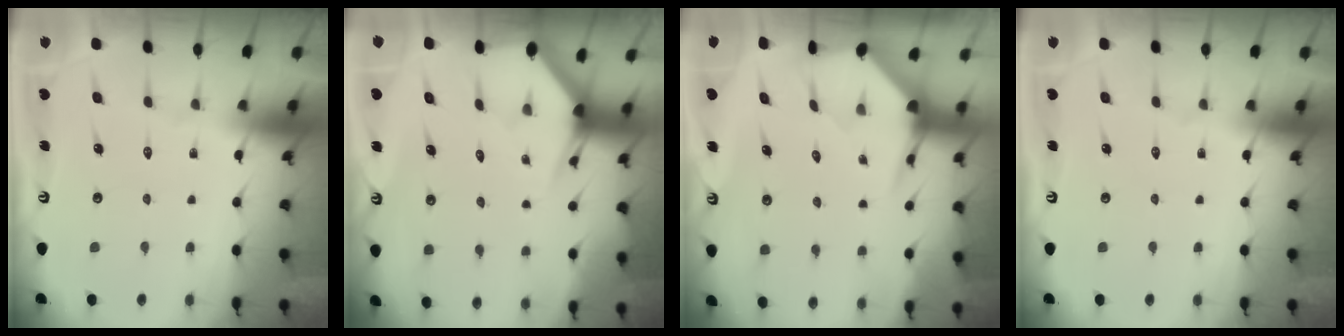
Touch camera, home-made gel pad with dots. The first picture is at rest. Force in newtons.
{"total": 2.9, "press": 2.9, "slide": 0.0}
{"total": 3.8, "press": 3.8, "slide": 0.5}
{"total": 0.0}